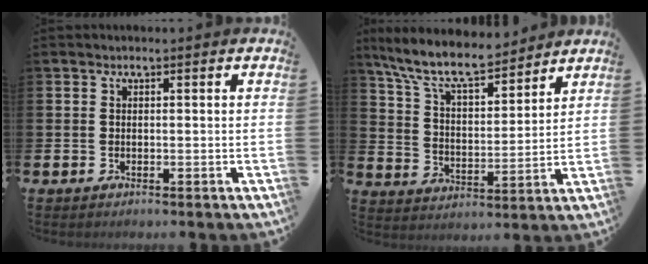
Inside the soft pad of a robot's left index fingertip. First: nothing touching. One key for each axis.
{"total": 10.0, "fx": 8.9, "fy": 2.4, "fz": 3.9, "tx": -0.117, "ty": -0.049, "tz": 0.160}